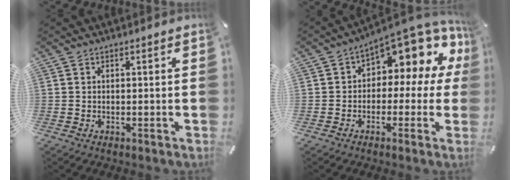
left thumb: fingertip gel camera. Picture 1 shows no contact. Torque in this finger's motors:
{"motor_torque": [0.65, 0.61, 0.77, 0.64, 0.12]}